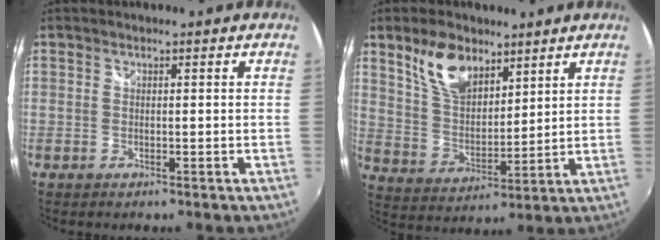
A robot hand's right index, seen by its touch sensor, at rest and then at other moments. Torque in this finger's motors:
{"motor_torque": [0.32, 0.27, 0.22, 0.09]}